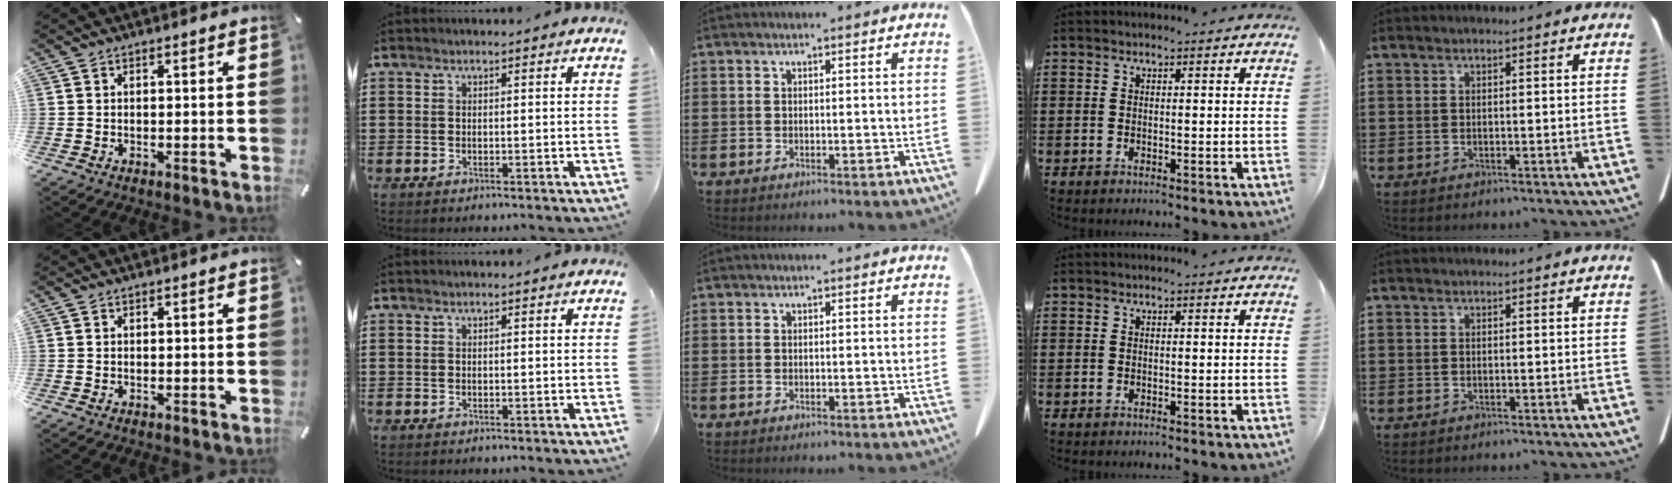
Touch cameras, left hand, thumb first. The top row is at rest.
{}